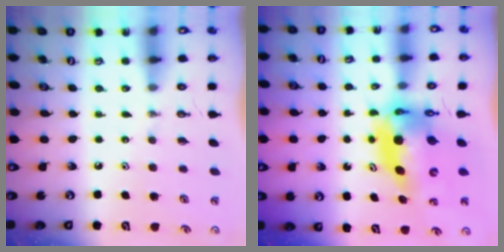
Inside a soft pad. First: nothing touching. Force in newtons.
{"total": 9.4, "press": 9.4, "slide": 1.1}